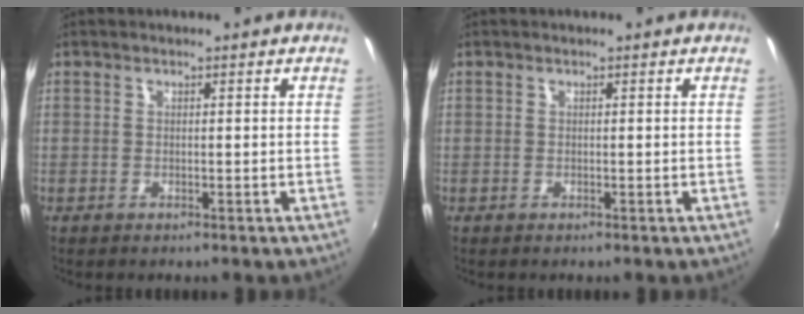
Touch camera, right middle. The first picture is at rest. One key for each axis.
{"total": 0.0}